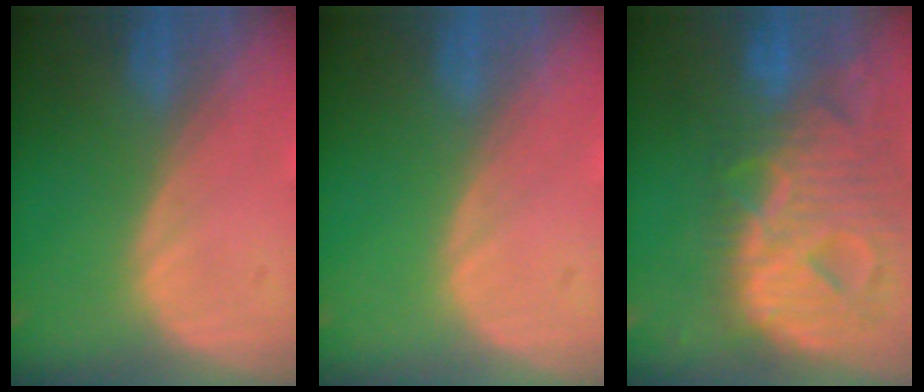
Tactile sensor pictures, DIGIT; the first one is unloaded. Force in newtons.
{"total": 0.0}
{"total": 13.1, "press": 11.2, "slide": 6.9}